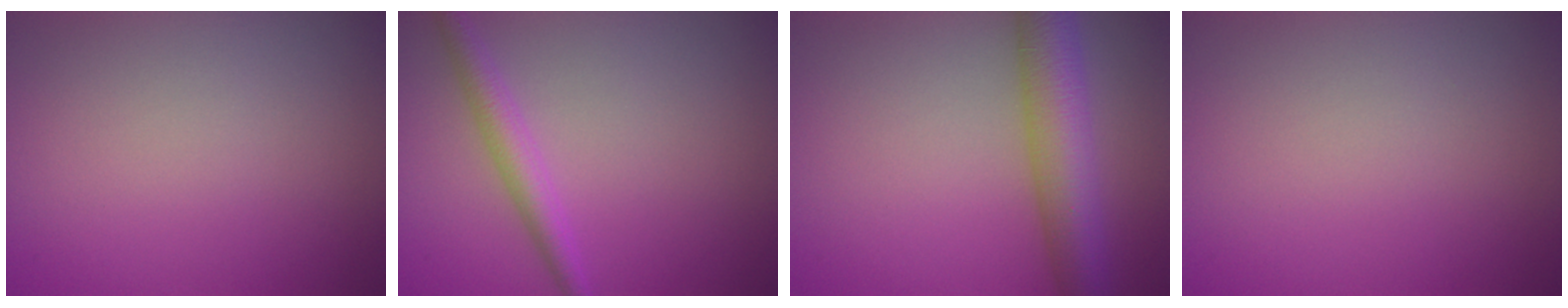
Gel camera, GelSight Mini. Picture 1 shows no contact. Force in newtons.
{"total": 2.6, "press": 2.6, "slide": 0.1}
{"total": 6.9, "press": 6.9, "slide": 0.2}
{"total": 0.0}